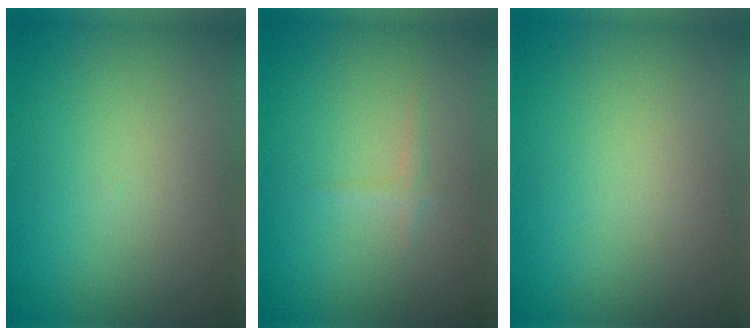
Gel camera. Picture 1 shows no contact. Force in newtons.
{"total": 0.7, "press": 0.7, "slide": 0.0}
{"total": 0.0}